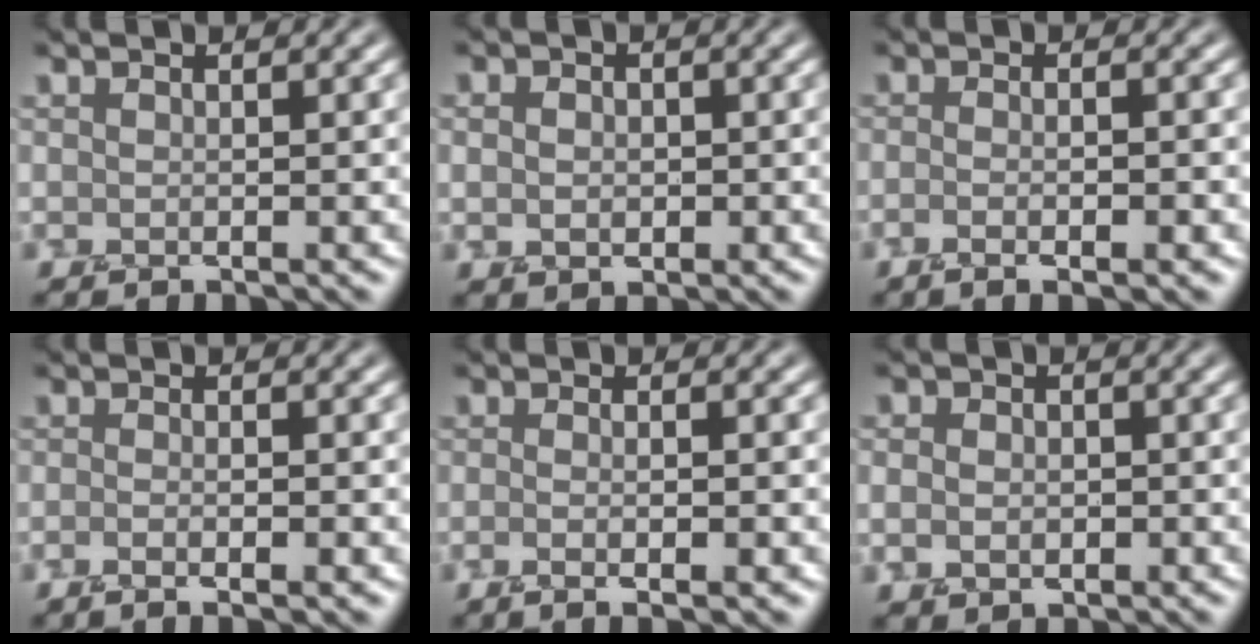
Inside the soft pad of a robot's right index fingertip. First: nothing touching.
{"total": 2.2, "force": [0.1, 1.8, 1.2], "torque": [-0.008, 0.005, 0.000]}
{"total": 4.0, "force": [-1.1, 1.6, 3.5], "torque": [-0.025, -0.002, -0.022]}
{"total": 3.1, "force": [-0.9, 1.2, 2.7], "torque": [-0.018, -0.001, -0.019]}
{"total": 3.9, "force": [-0.7, 1.6, 3.5], "torque": [-0.027, -0.003, -0.019]}
{"total": 2.6, "force": [-0.1, 2.1, 1.4], "torque": [-0.015, 0.002, -0.004]}